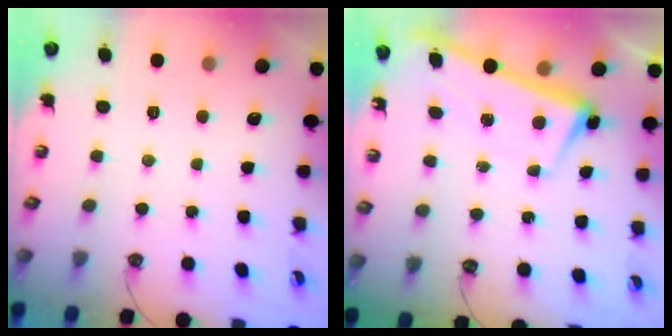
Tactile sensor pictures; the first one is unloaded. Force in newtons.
{"total": 2.4, "press": 2.3, "slide": 0.9}